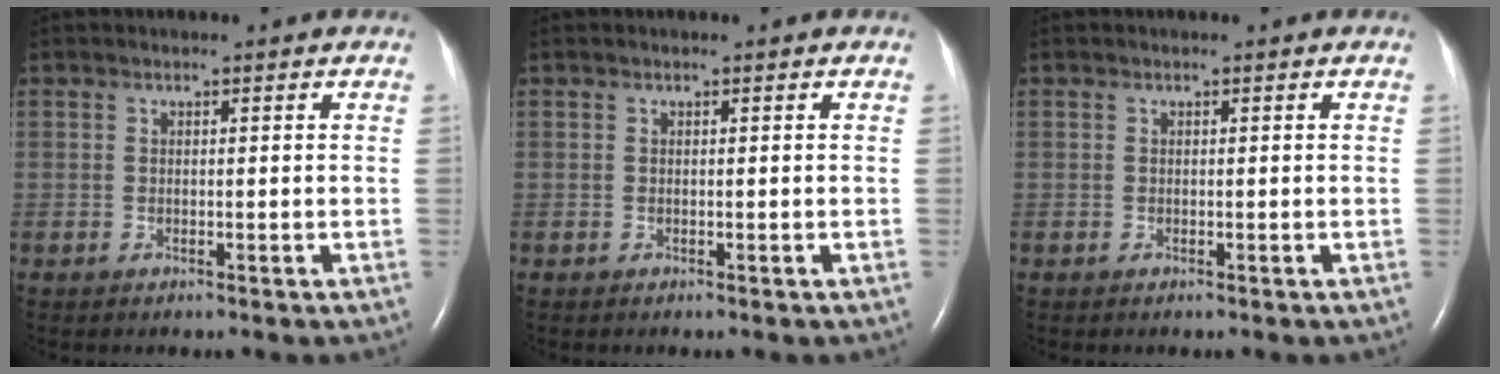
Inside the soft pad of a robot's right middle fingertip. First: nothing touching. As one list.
[{"total": 0.0}, {"total": 0.0}]